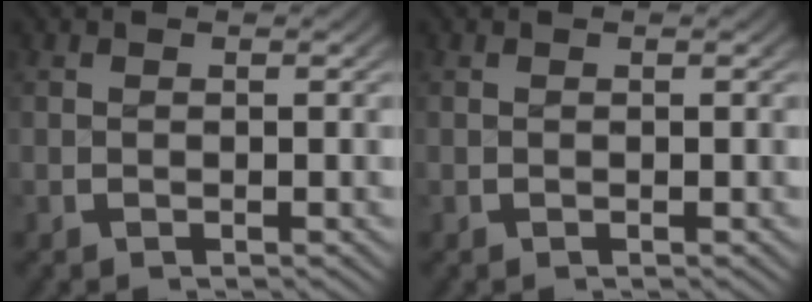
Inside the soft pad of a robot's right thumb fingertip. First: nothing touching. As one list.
[{"total": 0.0}]